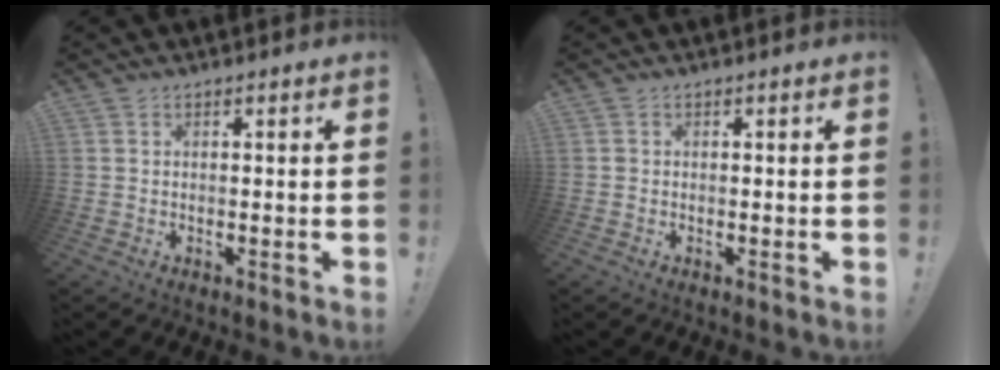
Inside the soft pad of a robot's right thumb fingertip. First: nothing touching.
{"total": 0.6, "force": [-0.2, 0.5, 0.0], "torque": [-0.001, 0.003, -0.002]}